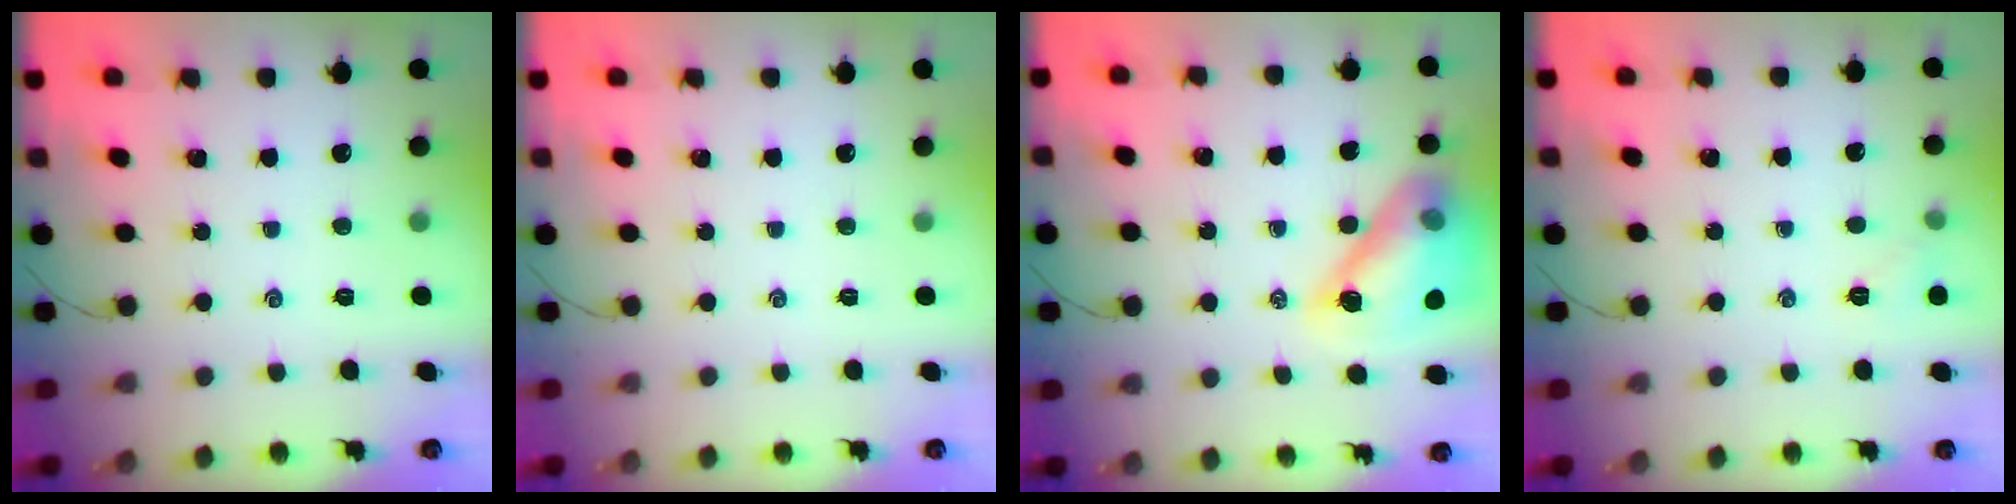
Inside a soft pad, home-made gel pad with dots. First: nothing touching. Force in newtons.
{"total": 0.0}
{"total": 16.7, "press": 16.1, "slide": 4.7}
{"total": 4.6, "press": 4.5, "slide": 1.2}